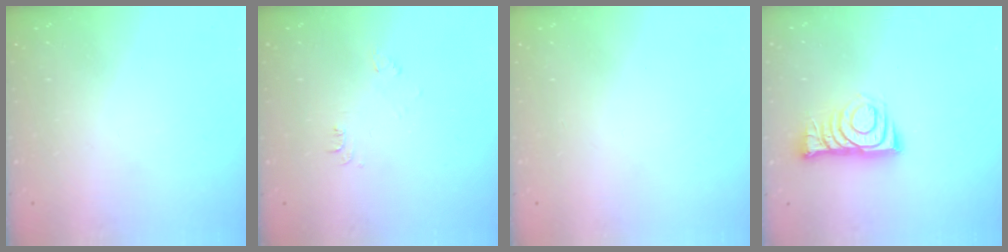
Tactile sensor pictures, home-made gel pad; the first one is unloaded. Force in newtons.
{"total": 3.5, "press": 3.4, "slide": 0.5}
{"total": 1.5, "press": 1.5, "slide": 0.1}
{"total": 8.9, "press": 8.8, "slide": 0.9}